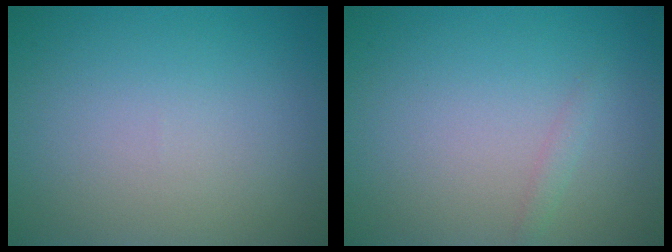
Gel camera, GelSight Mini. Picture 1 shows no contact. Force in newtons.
{"total": 0.7, "press": 0.7, "slide": 0.1}